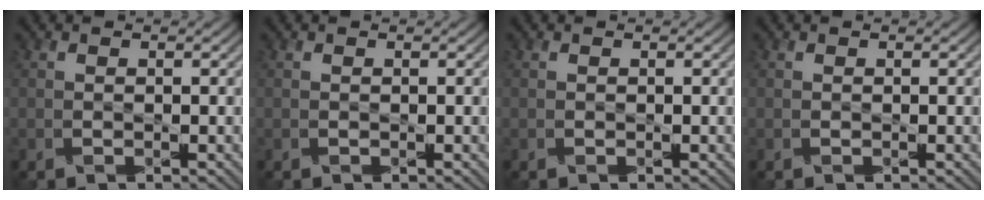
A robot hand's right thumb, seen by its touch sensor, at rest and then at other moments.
{"total": 0.0}
{"total": 0.0}
{"total": 0.0}